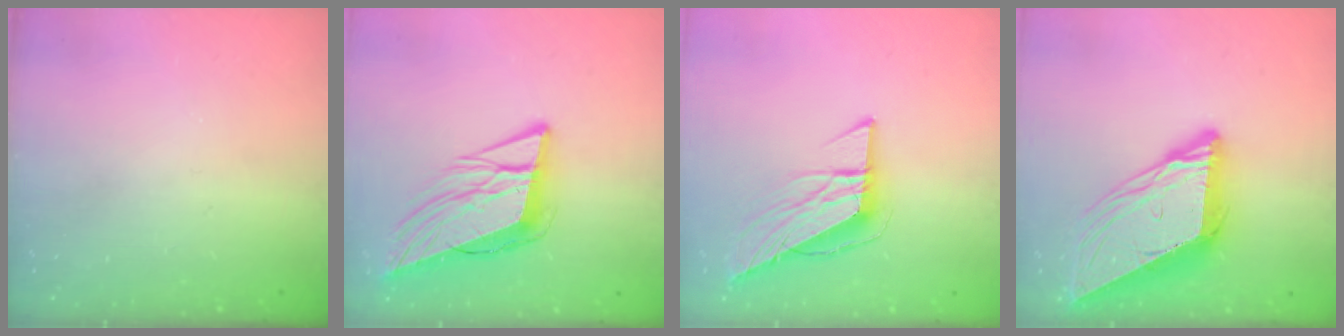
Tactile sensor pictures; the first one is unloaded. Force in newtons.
{"total": 13.0, "press": 12.4, "slide": 4.0}
{"total": 10.6, "press": 10.5, "slide": 1.1}
{"total": 14.2, "press": 14.1, "slide": 1.5}